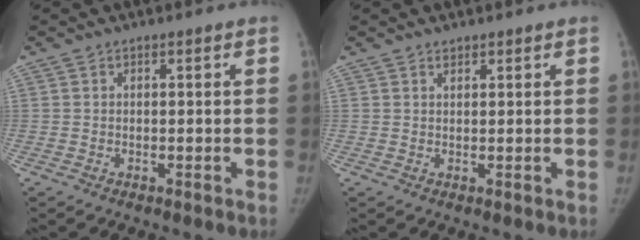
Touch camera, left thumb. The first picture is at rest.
{"total": 0.9, "force": [0.8, 0.4, 0.2], "torque": [0.006, -0.006, 0.011]}